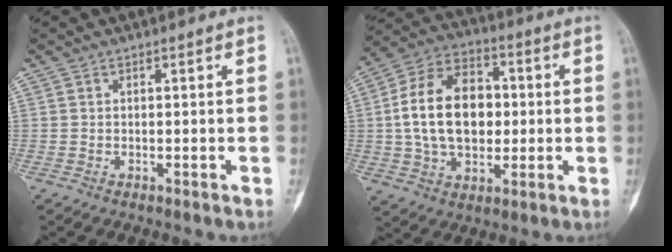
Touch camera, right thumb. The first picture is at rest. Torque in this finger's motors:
{"motor_torque": [1.91, 2.05, 0.84, -0.64, 0.47]}